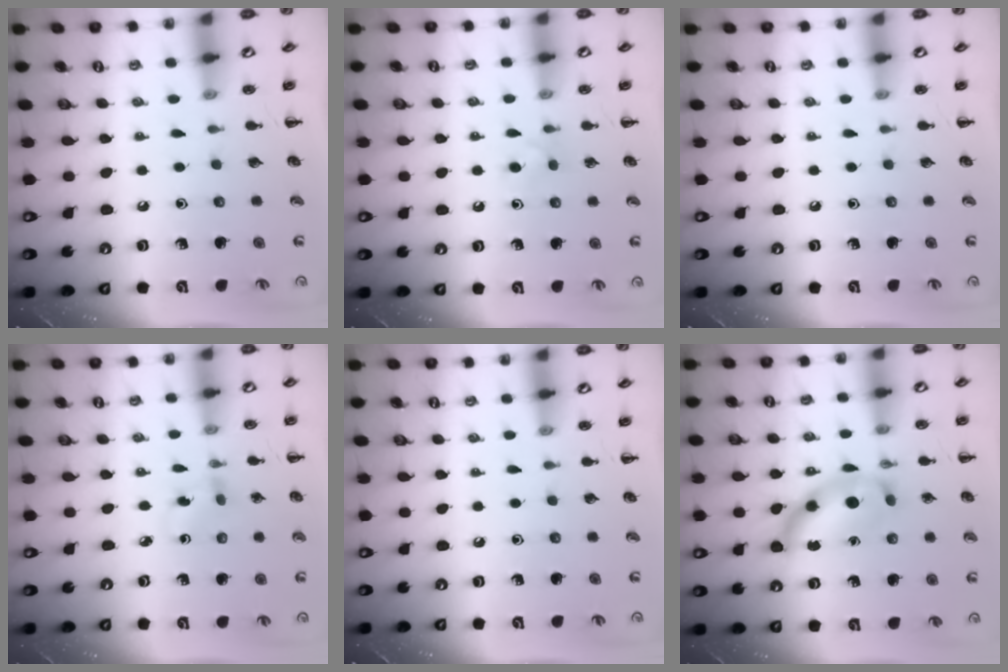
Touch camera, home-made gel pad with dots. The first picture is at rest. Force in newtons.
{"total": 2.8, "press": 2.6, "slide": 1.2}
{"total": 0.0}
{"total": 2.0, "press": 1.7, "slide": 1.0}
{"total": 0.0}
{"total": 9.5, "press": 9.5, "slide": 0.7}